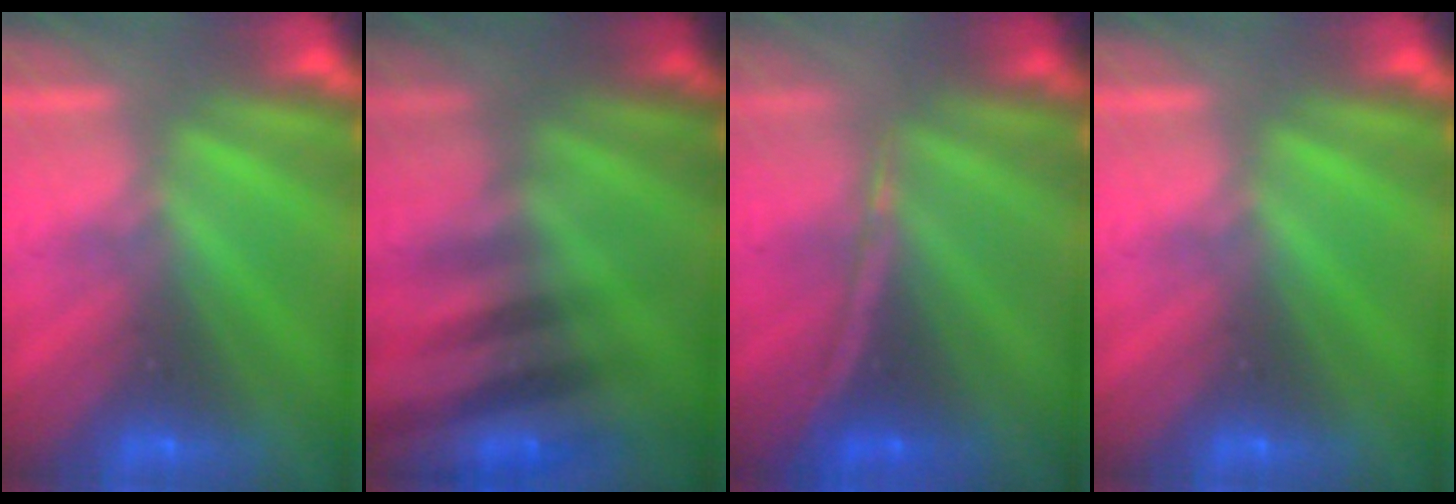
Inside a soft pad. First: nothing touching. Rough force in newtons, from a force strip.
{"total": 3.2}
{"total": 1.3}
{"total": 0.0}